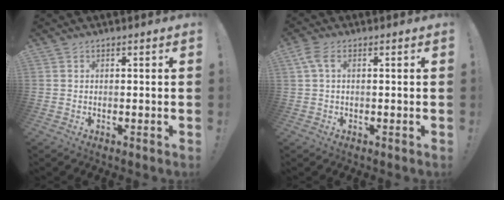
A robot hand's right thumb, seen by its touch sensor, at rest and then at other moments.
{"total": 3.7, "force": [1.1, 1.7, 3.2], "torque": [-0.065, 0.004, 0.022]}